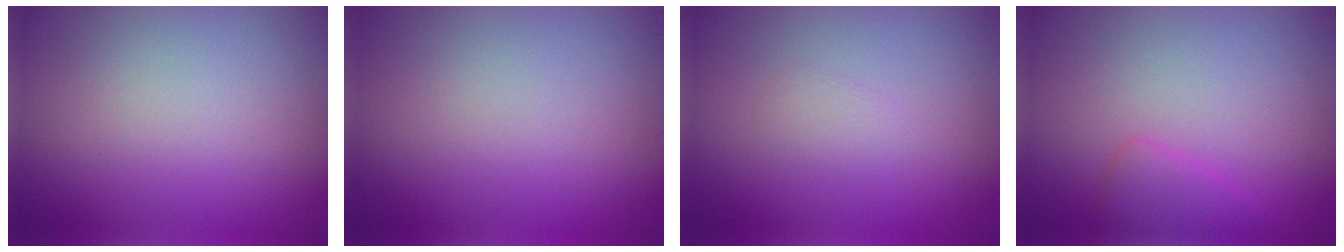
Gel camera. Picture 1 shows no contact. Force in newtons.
{"total": 0.0}
{"total": 0.9, "press": 0.9, "slide": 0.0}
{"total": 2.0, "press": 2.0, "slide": 0.2}